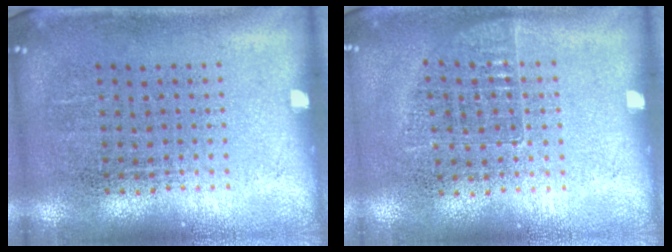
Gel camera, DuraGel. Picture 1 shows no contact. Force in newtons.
{"total": 0.7, "press": 0.7, "slide": 0.1}